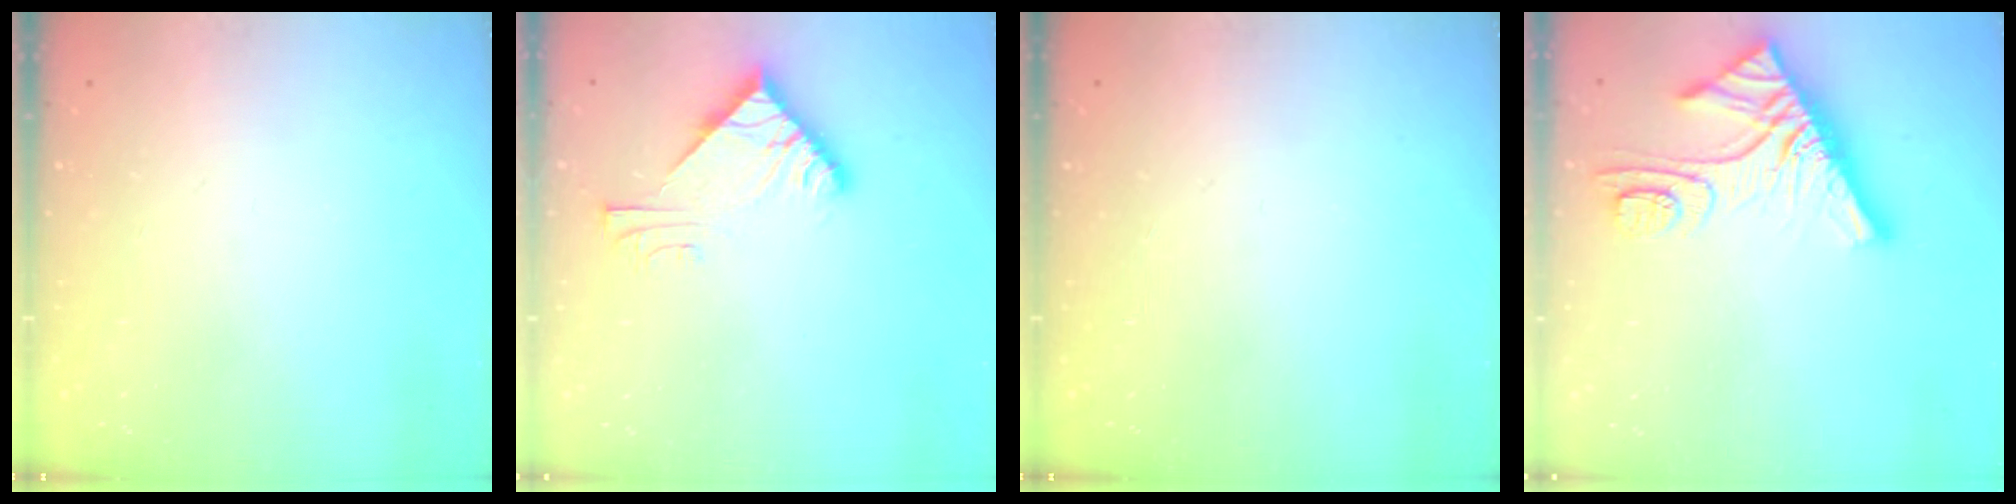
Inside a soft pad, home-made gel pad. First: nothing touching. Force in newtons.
{"total": 6.6, "press": 6.6, "slide": 0.5}
{"total": 0.0}
{"total": 13.5, "press": 13.4, "slide": 1.3}